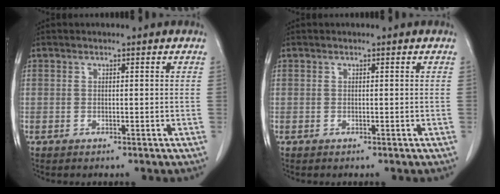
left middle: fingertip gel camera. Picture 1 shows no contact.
{"total": 0.0}